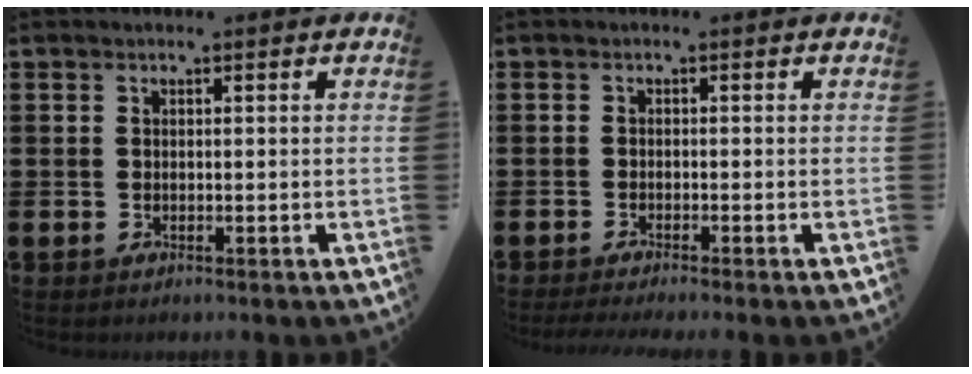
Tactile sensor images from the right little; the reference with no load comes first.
{"total": 1.0, "force": [-0.8, 0.0, 0.6], "torque": [-0.009, -0.002, -0.015]}